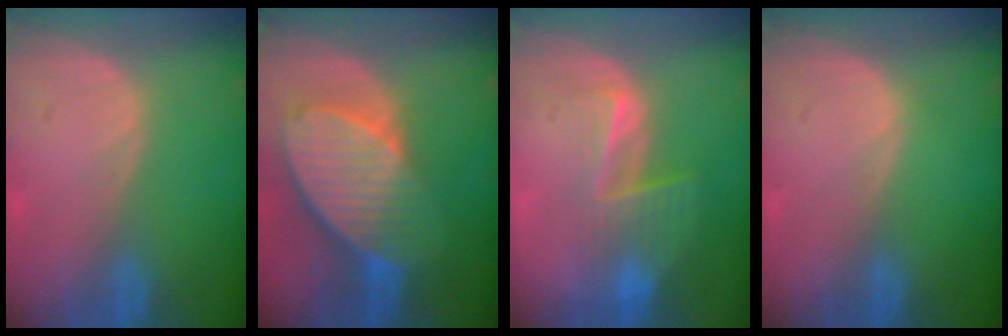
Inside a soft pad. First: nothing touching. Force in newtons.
{"total": 10.3, "press": 8.9, "slide": 5.1}
{"total": 6.8, "press": 5.9, "slide": 3.5}
{"total": 0.0}